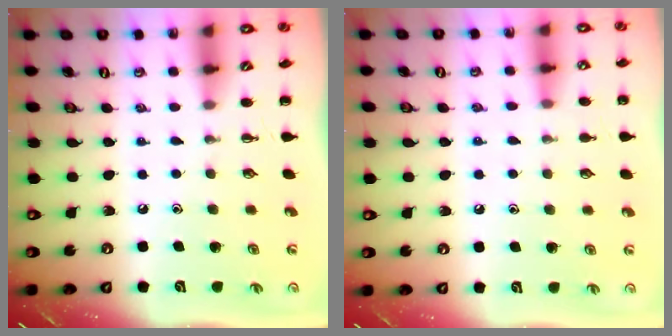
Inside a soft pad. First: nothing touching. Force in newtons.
{"total": 7.8, "press": 7.5, "slide": 2.3}